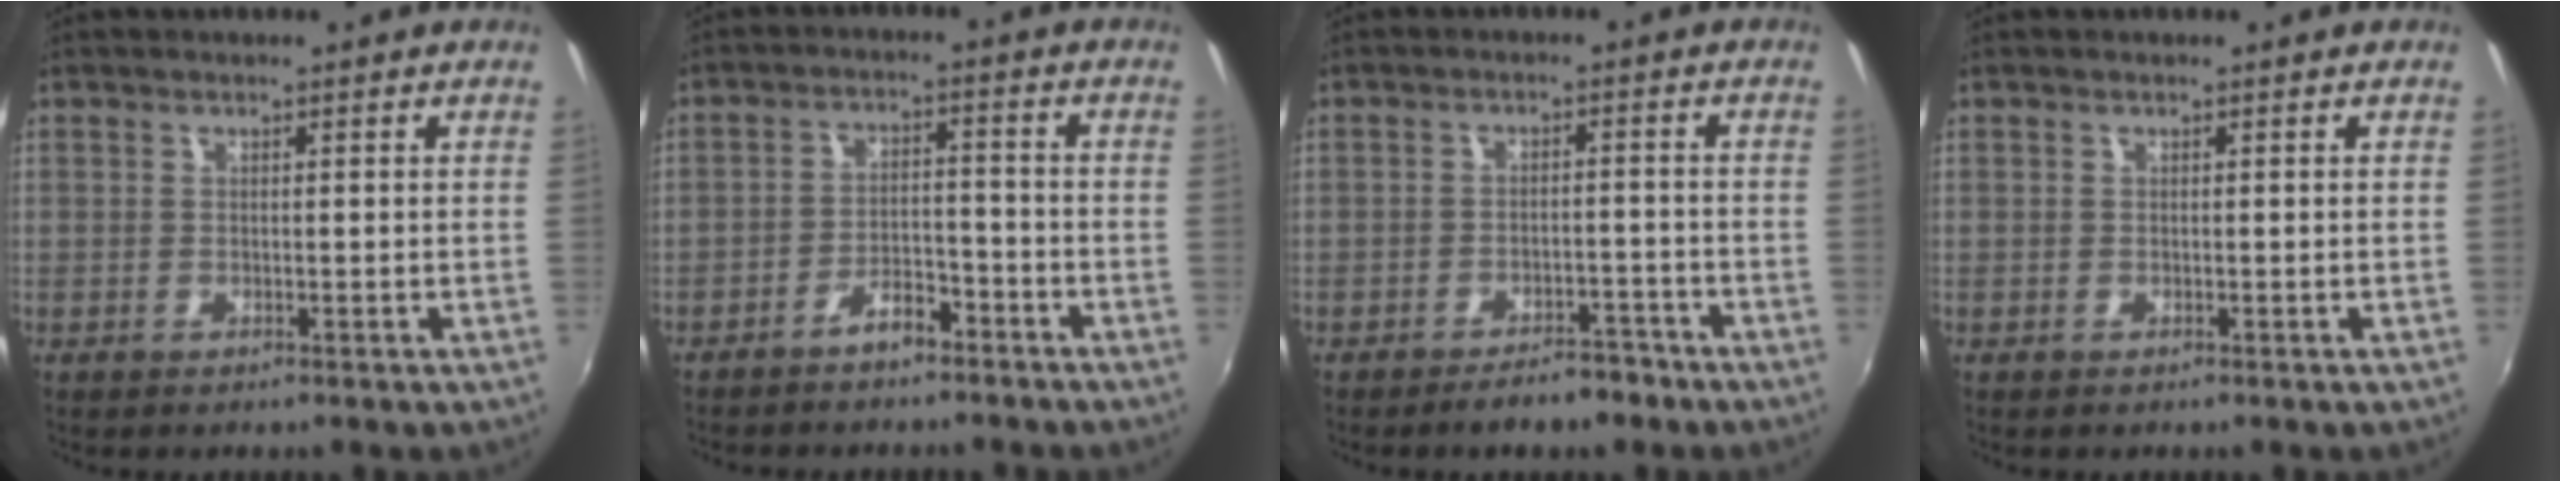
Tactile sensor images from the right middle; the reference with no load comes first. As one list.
[{"total": 5.0, "force": [-4.0, 1.8, 2.2], "torque": [-0.056, 0.016, -0.060]}, {"total": 5.5, "force": [-4.5, 2.2, 2.4], "torque": [-0.051, 0.008, -0.056]}, {"total": 0.0}]